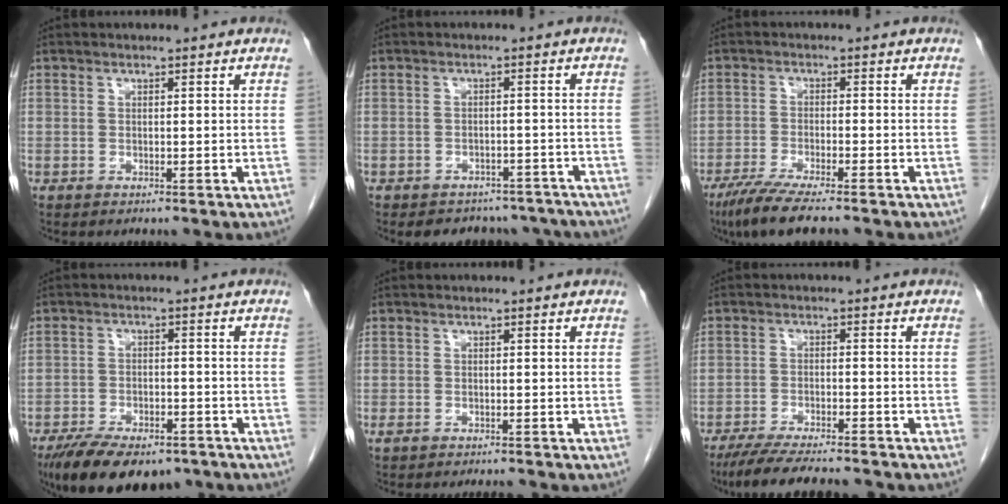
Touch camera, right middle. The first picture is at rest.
{"total": 9.2, "force": [-8.0, 4.2, 1.4], "torque": [-0.006, 0.015, -0.084]}
{"total": 7.9, "force": [-6.1, 0.4, 4.9], "torque": [-0.081, -0.020, -0.102]}
{"total": 13.7, "force": [-10.0, 5.8, 7.3], "torque": [-0.130, -0.008, -0.153]}
{"total": 2.8, "force": [-2.3, 0.9, 1.4], "torque": [-0.025, -0.003, -0.030]}
{"total": 11.8, "force": [-10.3, 1.3, 5.6], "torque": [-0.084, -0.019, -0.155]}